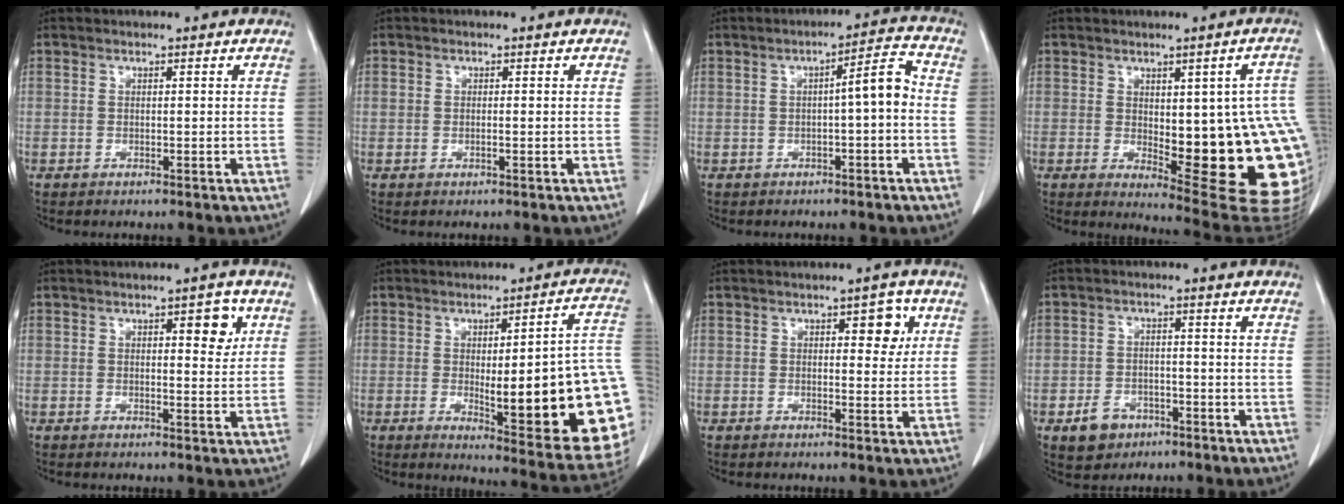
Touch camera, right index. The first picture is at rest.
{"total": 0.7, "force": [-0.1, 0.3, 0.6], "torque": [-0.014, 0.001, -0.001]}
{"total": 5.0, "force": [-0.6, 0.5, 4.9], "torque": [-0.066, 0.018, -0.011]}
{"total": 19.6, "force": [-1.6, 5.5, 18.8], "torque": [-0.151, 0.007, 0.002]}
{"total": 4.2, "force": [1.7, 1.4, 3.6], "torque": [-0.044, -0.003, 0.021]}
{"total": 24.1, "force": [-2.7, 3.3, 23.7], "torque": [-0.208, -0.003, -0.028]}
{"total": 4.2, "force": [1.6, 1.9, 3.4], "torque": [-0.037, 0.005, 0.019]}
{"total": 5.1, "force": [-2.8, 3.9, 1.8], "torque": [-0.032, 0.006, -0.038]}